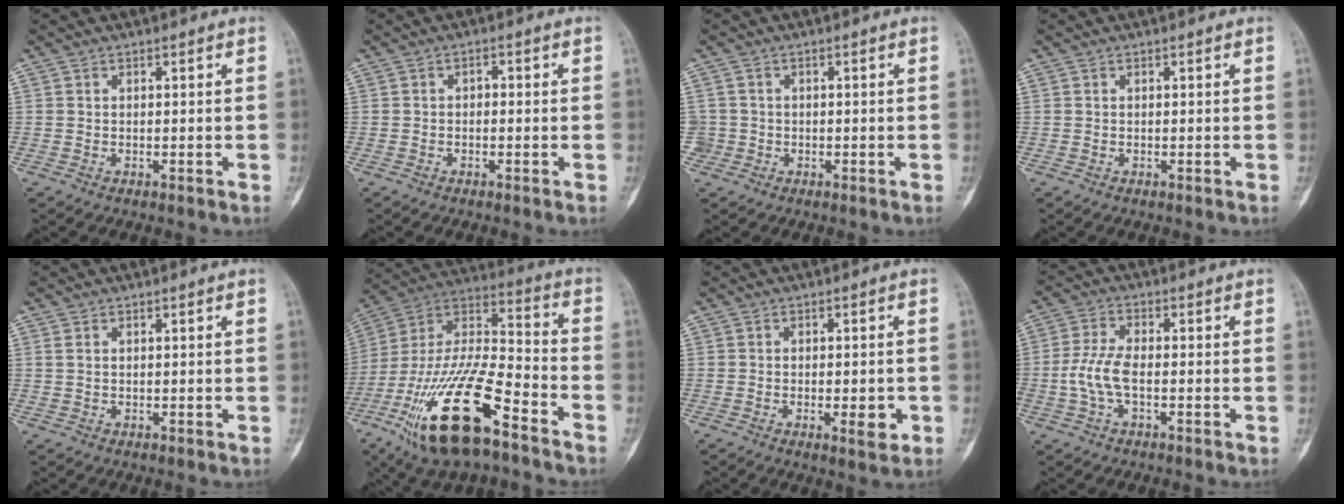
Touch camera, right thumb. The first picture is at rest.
{"total": 1.2, "force": [-0.2, 0.9, 0.8], "torque": [-0.006, 0.006, -0.008]}
{"total": 2.4, "force": [-0.6, 2.3, -0.2], "torque": [0.018, 0.009, -0.015]}
{"total": 0.0}
{"total": 0.8, "force": [0.3, 0.5, 0.5], "torque": [-0.013, 0.005, 0.010]}
{"total": 26.5, "force": [-14.1, 9.3, 20.4], "torque": [-0.438, 0.044, -0.254]}
{"total": 4.4, "force": [-1.4, 1.6, 3.9], "torque": [-0.049, -0.001, -0.013]}
{"total": 6.3, "force": [-1.4, 2.7, 5.5], "torque": [-0.136, 0.015, -0.029]}